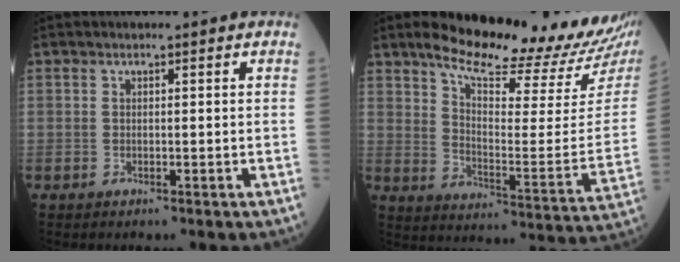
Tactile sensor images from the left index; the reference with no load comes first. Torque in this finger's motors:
{"motor_torque": [1.01, -1.13, 0.25, 0.07]}